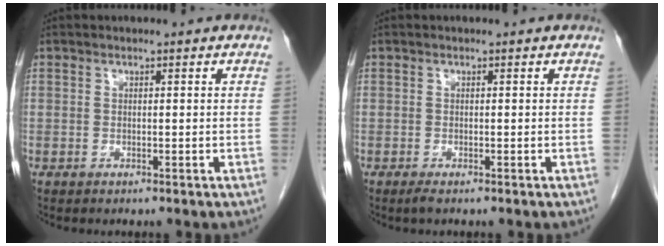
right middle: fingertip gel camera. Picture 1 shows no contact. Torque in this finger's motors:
{"motor_torque": [0.29, -0.05, 0.09, 0.02]}